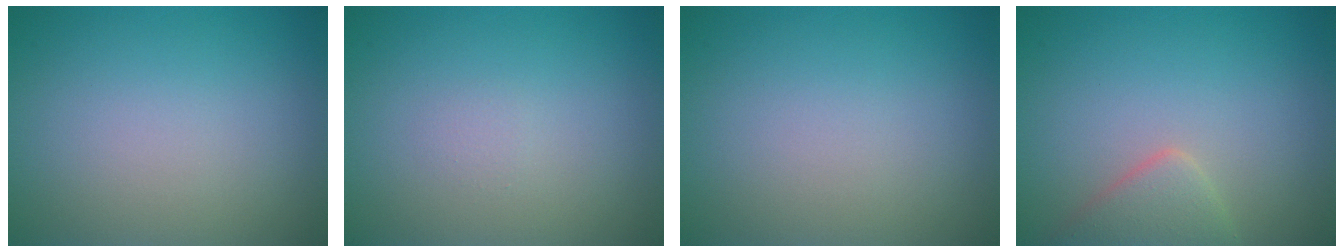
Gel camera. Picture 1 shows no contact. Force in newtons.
{"total": 0.5, "press": 0.5, "slide": 0.1}
{"total": 0.0}
{"total": 2.7, "press": 2.7, "slide": 0.1}